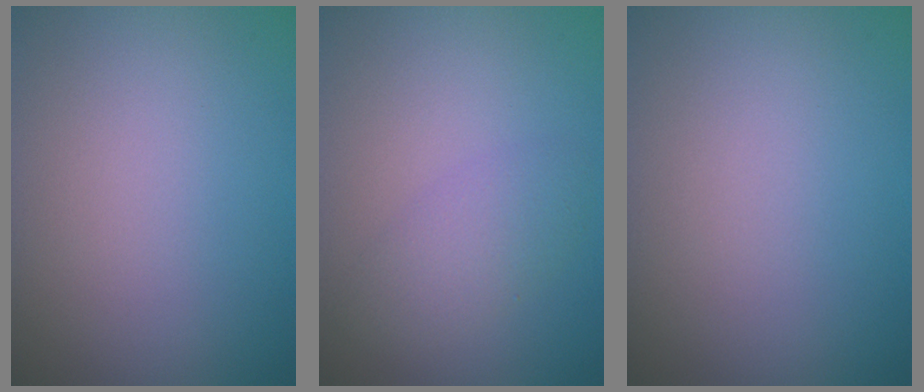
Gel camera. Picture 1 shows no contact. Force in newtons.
{"total": 2.5, "press": 2.5, "slide": 0.1}
{"total": 0.0}